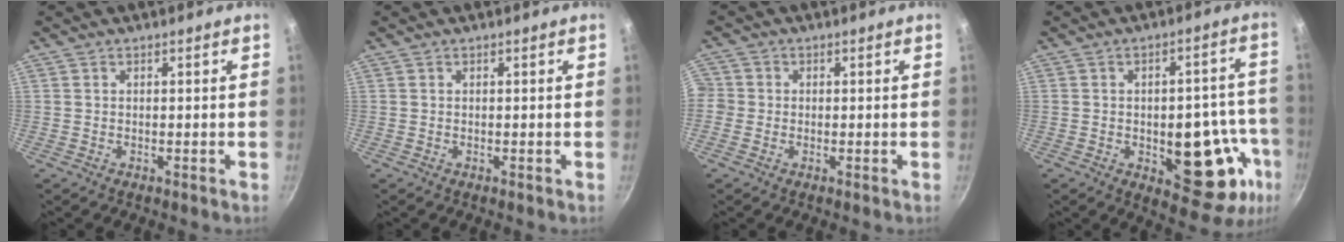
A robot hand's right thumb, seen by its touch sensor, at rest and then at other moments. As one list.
[{"total": 0.0}, {"total": 3.1, "force": [-0.7, 2.9, 0.7], "torque": [-0.002, 0.007, -0.021]}, {"total": 17.7, "force": [-4.7, 9.2, 14.4], "torque": [-0.113, 0.017, -0.056]}]